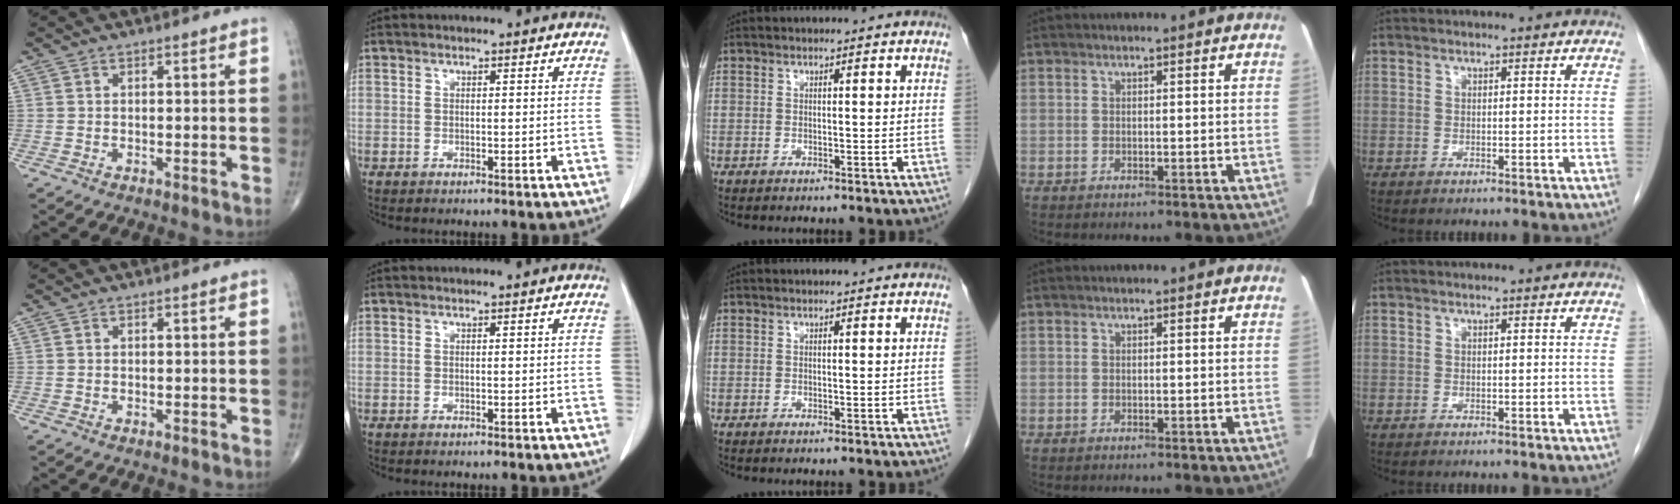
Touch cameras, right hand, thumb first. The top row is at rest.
{}